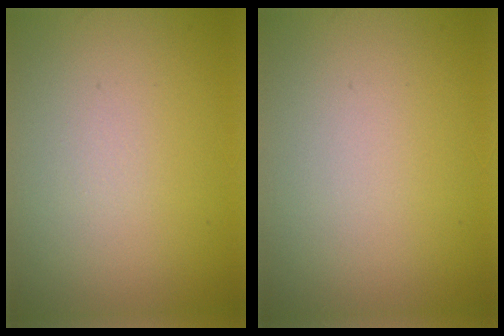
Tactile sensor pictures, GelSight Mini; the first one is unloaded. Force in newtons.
{"total": 0.0}